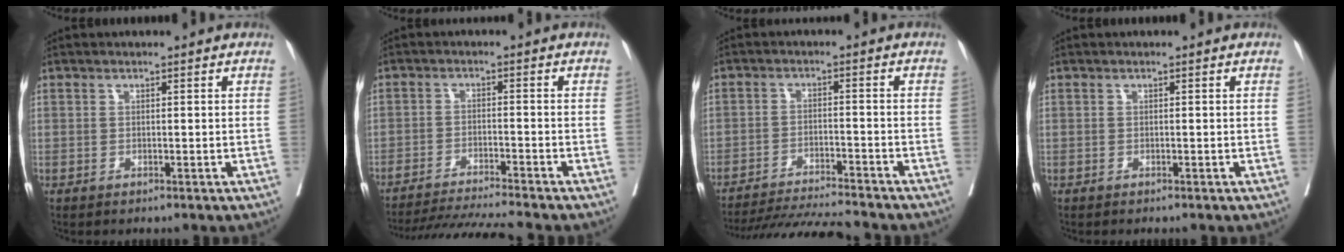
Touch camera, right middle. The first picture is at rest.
{"total": 10.4, "force": [-9.6, -1.7, 3.4], "torque": [-0.041, -0.014, -0.159]}
{"total": 12.9, "force": [-12.2, -0.7, 3.9], "torque": [-0.055, -0.019, -0.188]}
{"total": 0.7, "force": [-0.6, 0.1, 0.3], "torque": [-0.003, -0.002, -0.011]}